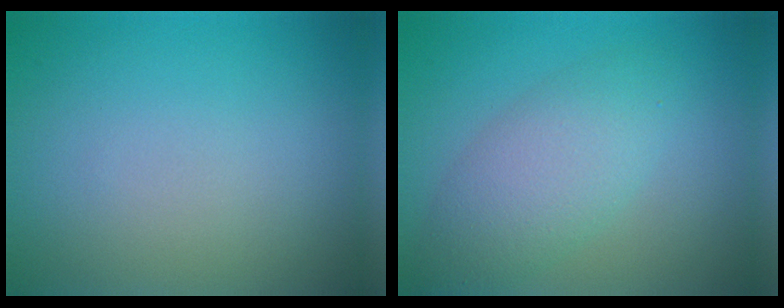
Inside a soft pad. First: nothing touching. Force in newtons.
{"total": 4.6, "press": 4.6, "slide": 0.0}